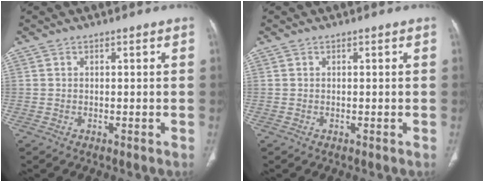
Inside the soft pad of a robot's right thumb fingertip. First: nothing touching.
{"total": 0.0}